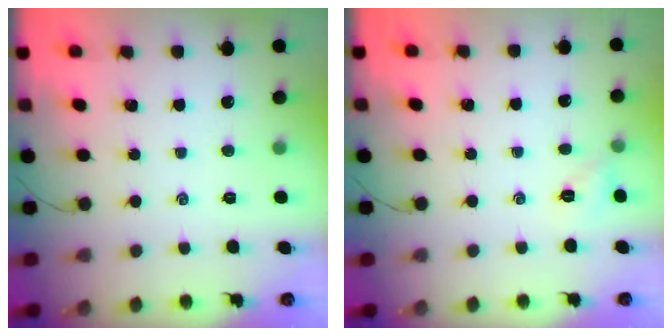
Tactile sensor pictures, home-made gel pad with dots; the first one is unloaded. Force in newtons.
{"total": 3.3, "press": 3.3, "slide": 0.2}